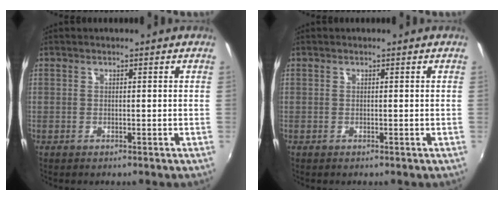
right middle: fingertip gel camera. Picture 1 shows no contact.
{"total": 0.0}